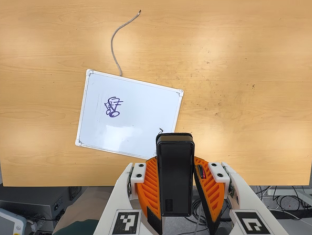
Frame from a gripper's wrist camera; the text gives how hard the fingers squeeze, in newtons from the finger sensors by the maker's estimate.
{"total": 5.8, "left": 4.7, "right": 6.9}